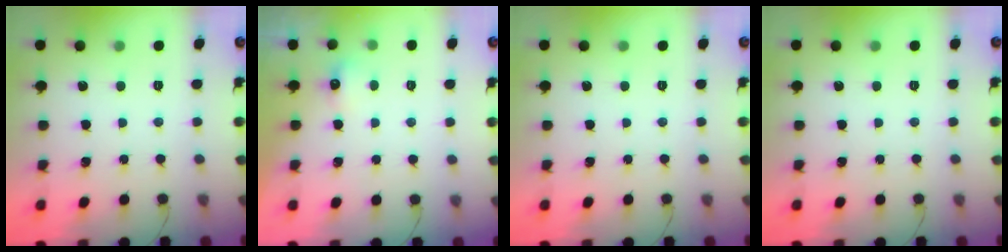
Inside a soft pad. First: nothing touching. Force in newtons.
{"total": 4.1, "press": 3.9, "slide": 1.1}
{"total": 0.0}
{"total": 0.0}